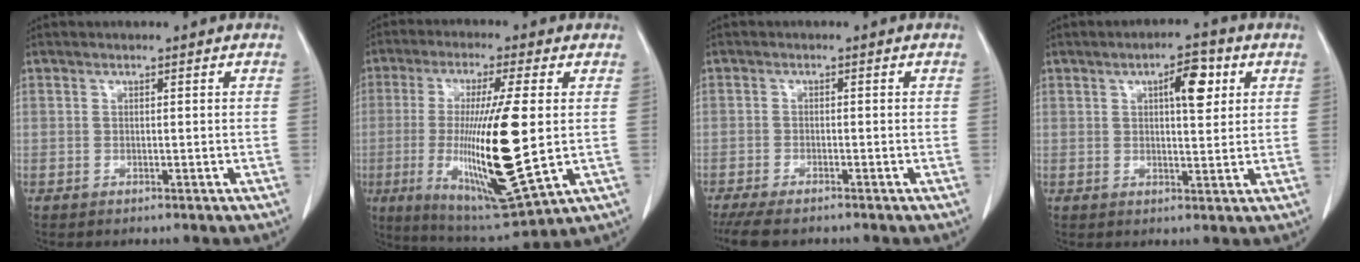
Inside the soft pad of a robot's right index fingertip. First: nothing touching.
{"total": 18.9, "force": [-1.5, 2.1, 18.8], "torque": [-0.363, -0.024, -0.016]}
{"total": 6.2, "force": [-5.2, 1.3, 3.0], "torque": [-0.048, -0.015, -0.087]}
{"total": 5.8, "force": [2.2, 1.8, 5.1], "torque": [-0.077, 0.005, 0.032]}